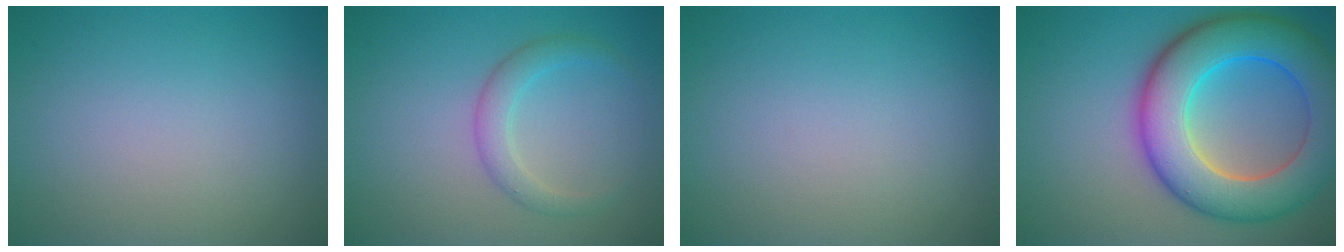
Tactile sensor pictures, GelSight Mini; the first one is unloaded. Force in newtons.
{"total": 2.2, "press": 2.2, "slide": 0.1}
{"total": 0.0}
{"total": 10.8, "press": 10.8, "slide": 0.3}